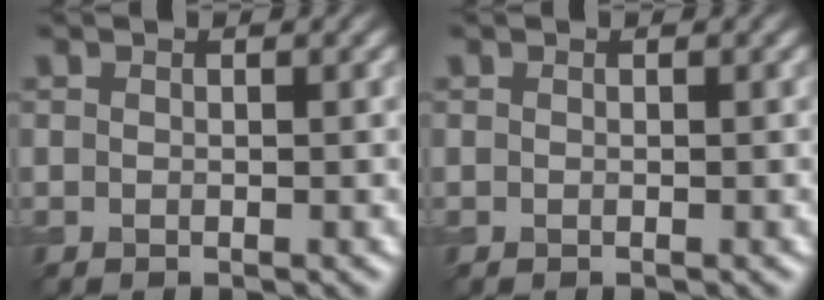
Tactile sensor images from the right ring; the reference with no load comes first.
{"total": 0.0}